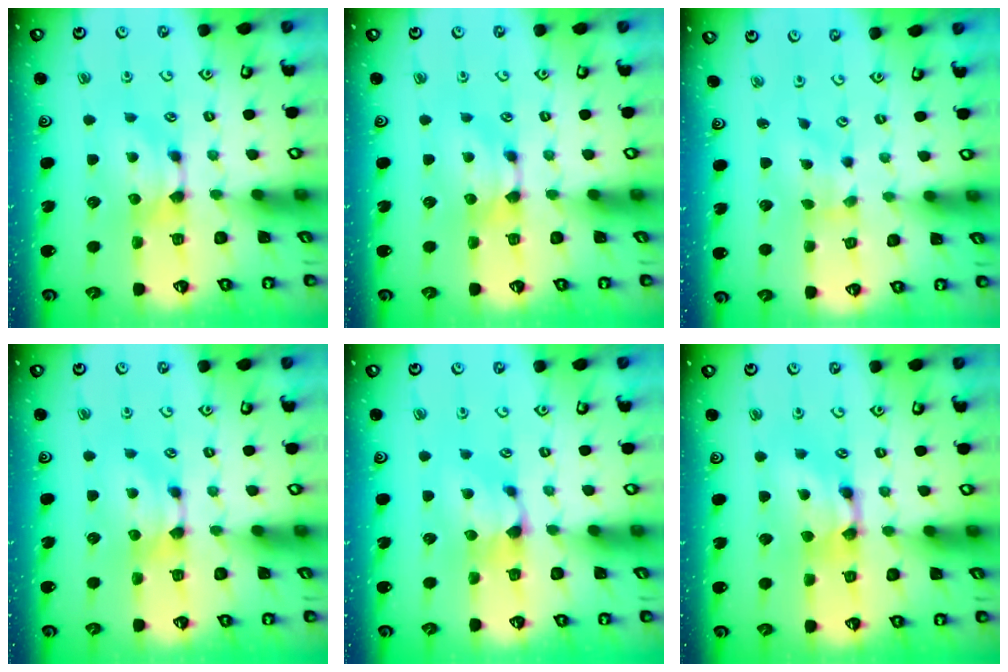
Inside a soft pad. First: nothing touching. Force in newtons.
{"total": 0.0}
{"total": 1.7, "press": 1.3, "slide": 1.1}
{"total": 0.0}
{"total": 2.4, "press": 2.3, "slide": 0.6}
{"total": 2.6, "press": 2.6, "slide": 0.2}